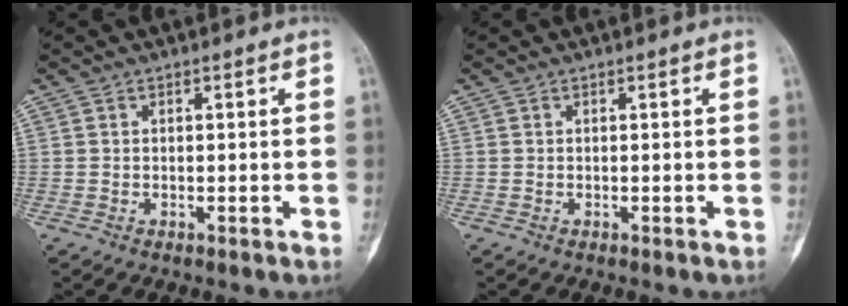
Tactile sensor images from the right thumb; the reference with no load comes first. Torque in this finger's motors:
{"motor_torque": [0.00, 0.00, 0.00, 0.00, 0.00]}